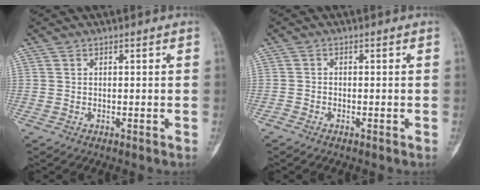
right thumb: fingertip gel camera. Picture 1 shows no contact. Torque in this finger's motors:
{"motor_torque": [-0.11, 0.04, 0.26, -0.27, 0.02]}